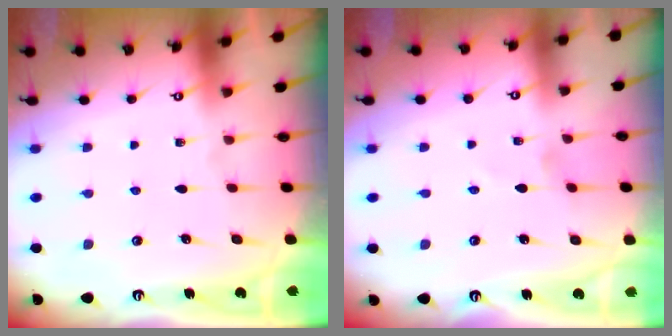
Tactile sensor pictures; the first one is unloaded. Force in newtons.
{"total": 0.0}